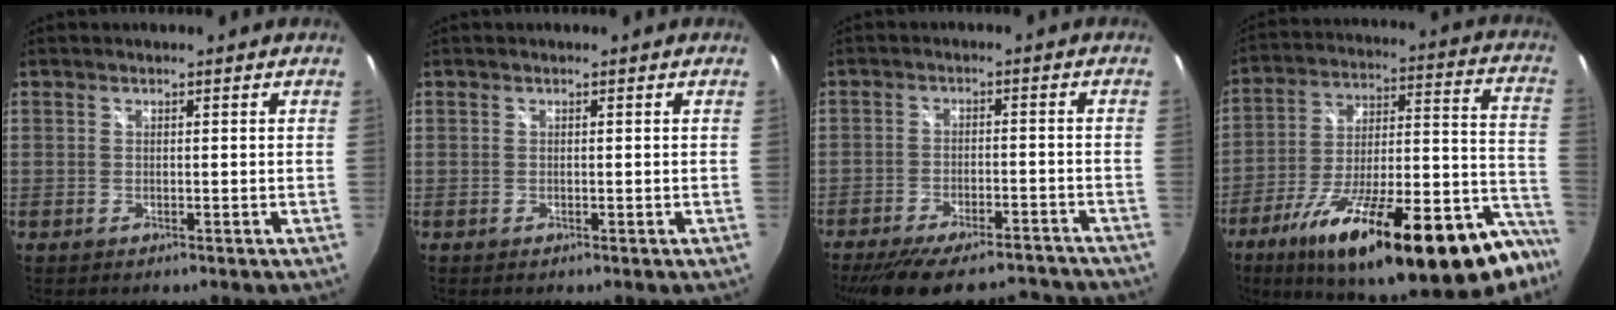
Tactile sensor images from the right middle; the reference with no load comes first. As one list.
[{"total": 0.0}, {"total": 18.4, "force": [-15.6, 5.6, 8.0], "torque": [-0.165, -0.013, -0.211]}, {"total": 34.4, "force": [-23.1, 9.5, 23.7], "torque": [-0.337, -0.021, -0.333]}]